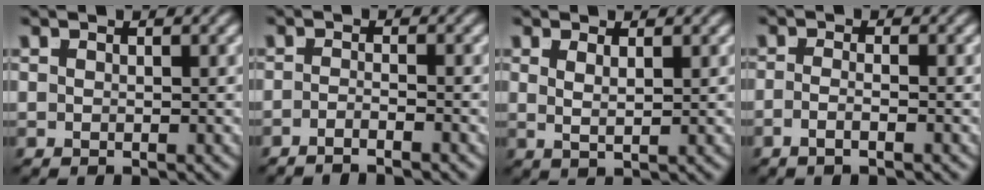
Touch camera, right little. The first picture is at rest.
{"total": 2.6, "force": [-2.4, -0.5, 0.8], "torque": [-0.008, -0.006, -0.040]}
{"total": 1.4, "force": [0.7, -0.4, 1.2], "torque": [-0.016, -0.005, 0.021]}
{"total": 1.9, "force": [-1.4, -0.4, 1.3], "torque": [-0.025, -0.008, -0.023]}